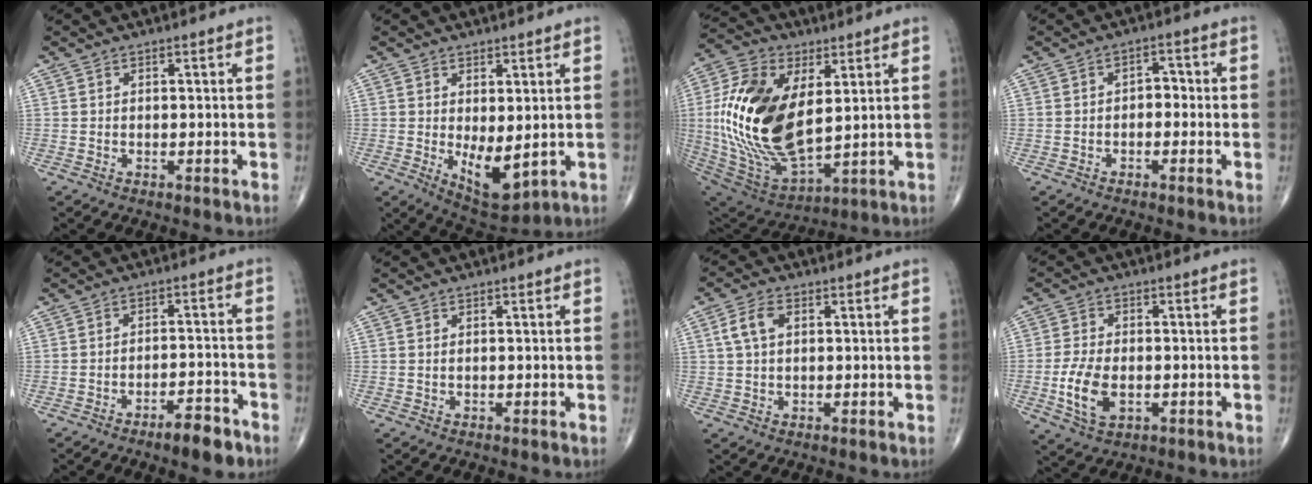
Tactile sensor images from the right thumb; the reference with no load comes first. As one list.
[{"total": 7.8, "force": [-0.6, 3.5, 7.0], "torque": [-0.091, -0.018, 0.009]}, {"total": 24.6, "force": [3.4, 13.1, 20.6], "torque": [-0.416, -0.025, 0.069]}, {"total": 2.8, "force": [-0.6, 2.0, 1.9], "torque": [-0.010, 0.016, -0.018]}, {"total": 6.1, "force": [-4.4, 1.7, 3.9], "torque": [-0.051, 0.028, -0.065]}, {"total": 0.0}, {"total": 4.8, "force": [1.3, 2.9, 3.6], "torque": [-0.077, 0.010, 0.023]}, {"total": 8.0, "force": [-1.9, 4.5, 6.3], "torque": [-0.126, -0.003, -0.033]}]